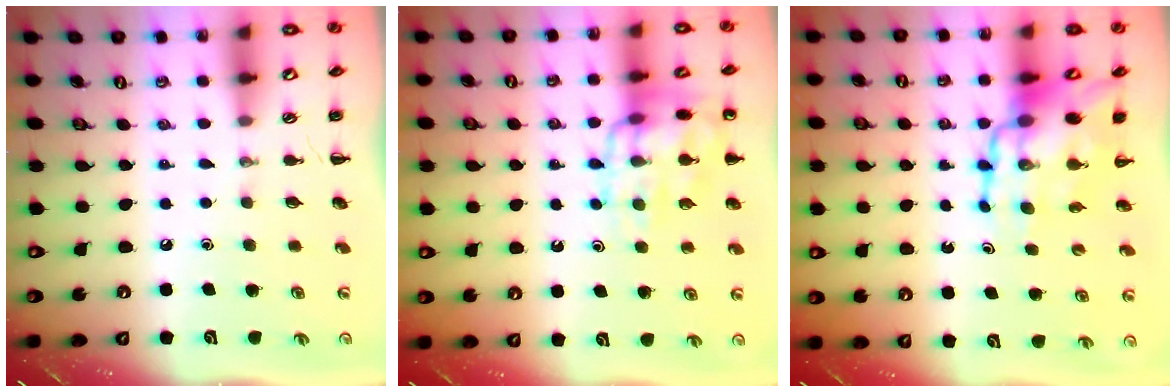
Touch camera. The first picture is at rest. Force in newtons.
{"total": 14.7, "press": 14.6, "slide": 1.6}
{"total": 14.7, "press": 14.2, "slide": 3.9}